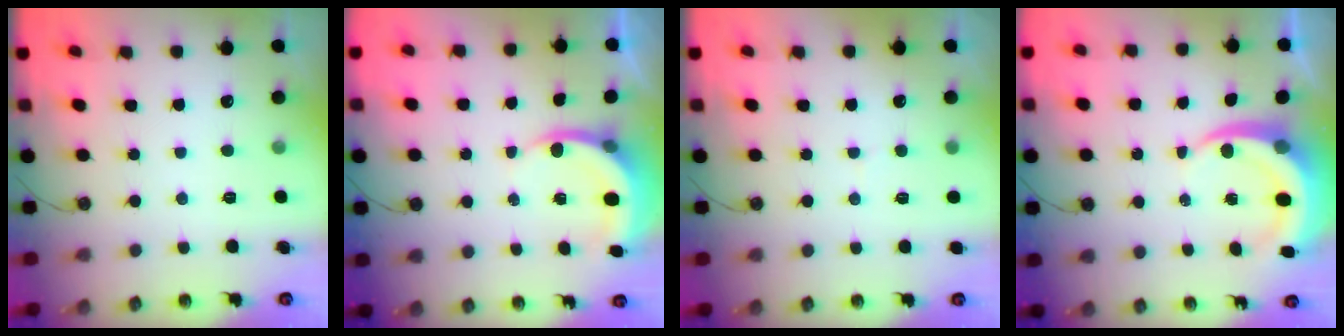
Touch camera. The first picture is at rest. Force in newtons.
{"total": 4.4, "press": 4.3, "slide": 0.4}
{"total": 2.8, "press": 2.6, "slide": 1.0}
{"total": 7.8, "press": 7.8, "slide": 0.9}